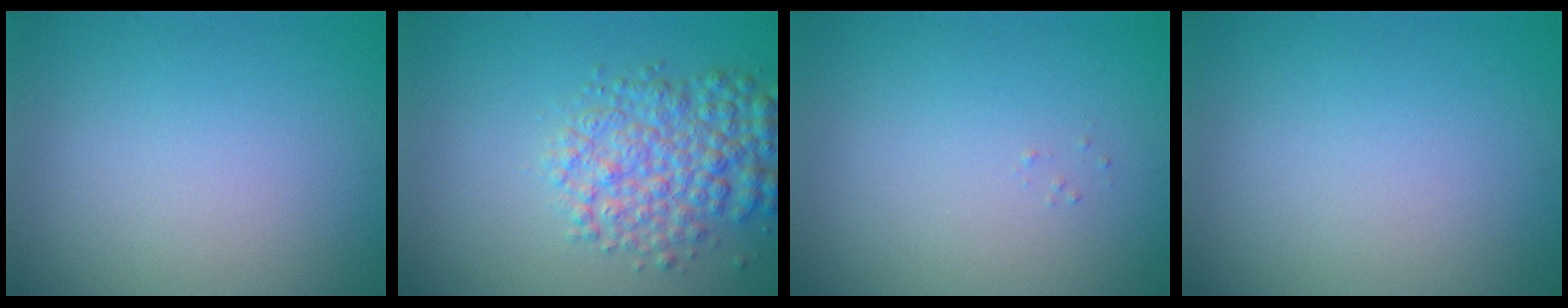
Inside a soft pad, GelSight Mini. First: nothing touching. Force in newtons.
{"total": 5.2, "press": 5.2, "slide": 0.2}
{"total": 0.0}
{"total": 0.0}